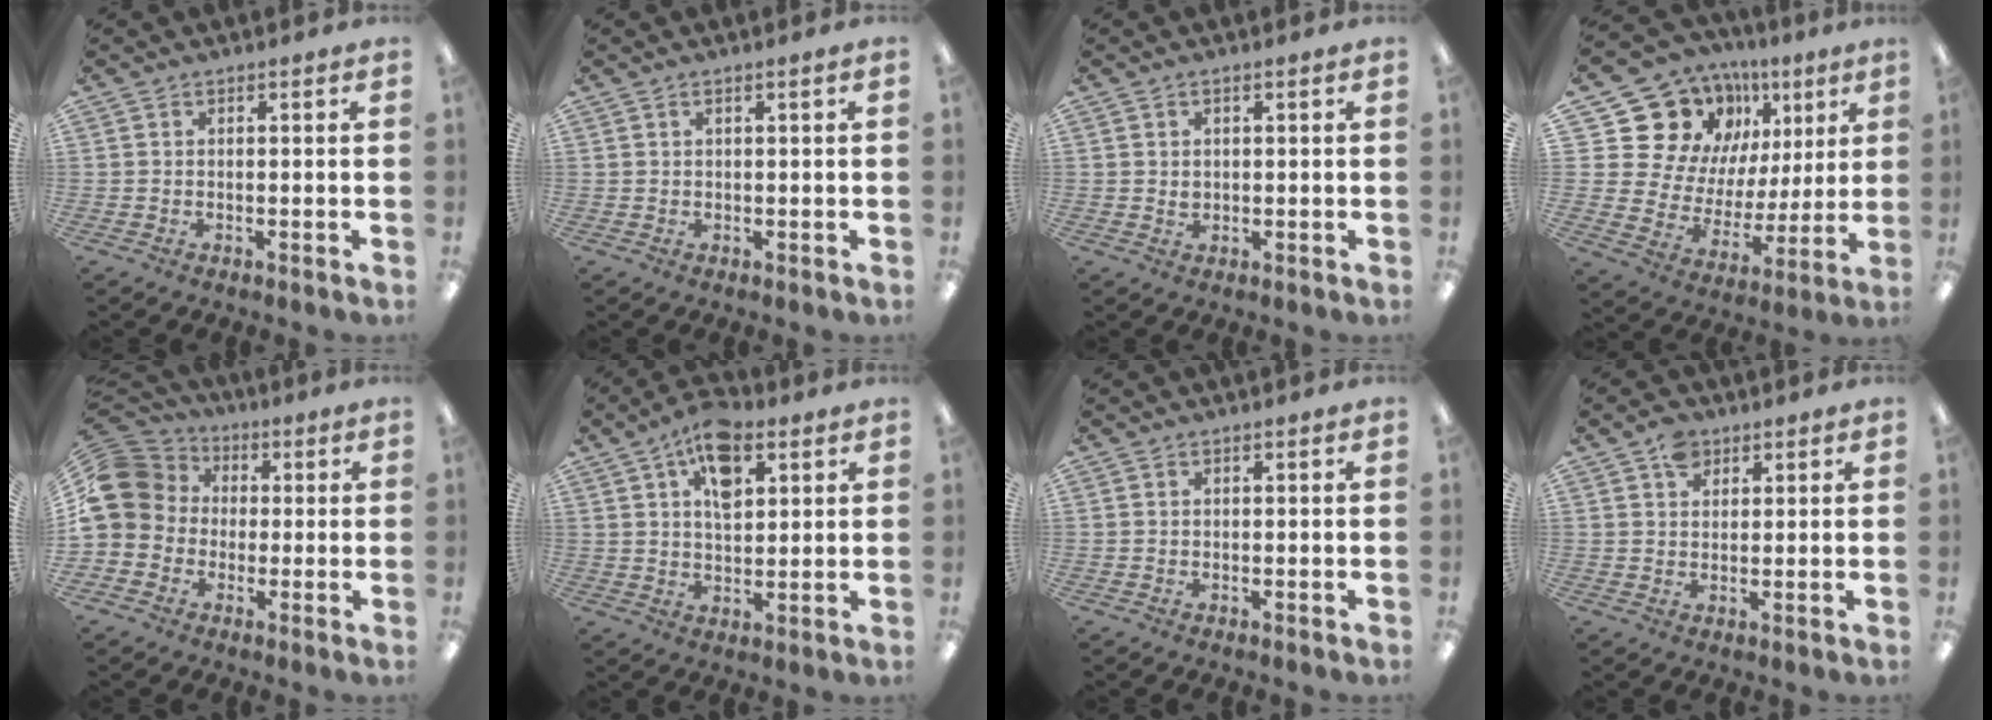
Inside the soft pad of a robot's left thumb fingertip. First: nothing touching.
{"total": 1.0, "force": [0.3, 0.2, 1.0], "torque": [-0.017, 0.000, 0.005]}
{"total": 1.0, "force": [0.3, 0.8, 0.5], "torque": [-0.012, 0.002, 0.006]}
{"total": 19.4, "force": [10.2, 15.2, 6.3], "torque": [-0.116, -0.063, 0.220]}
{"total": 12.0, "force": [0.9, 11.2, 4.1], "torque": [-0.102, 0.017, 0.022]}
{"total": 10.3, "force": [5.4, 5.6, 6.8], "torque": [-0.102, -0.014, 0.095]}
{"total": 0.0}
{"total": 4.3, "force": [2.7, 3.0, 1.7], "torque": [-0.024, -0.002, 0.048]}